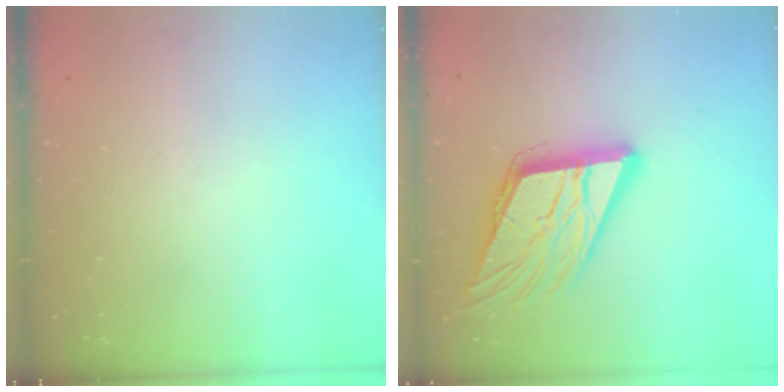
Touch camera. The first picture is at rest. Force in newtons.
{"total": 18.7, "press": 18.4, "slide": 3.2}